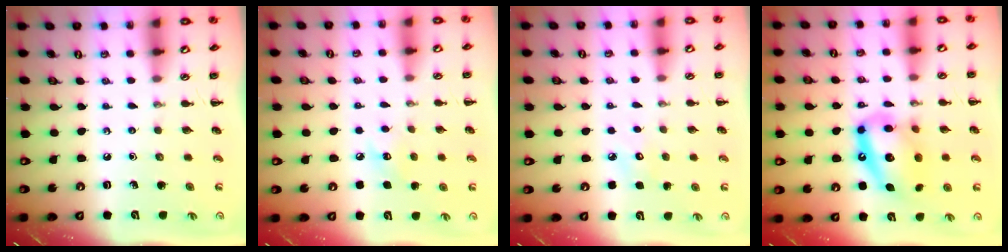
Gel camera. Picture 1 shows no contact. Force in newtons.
{"total": 5.7, "press": 5.7, "slide": 0.8}
{"total": 5.8, "press": 5.6, "slide": 1.3}
{"total": 15.8, "press": 15.3, "slide": 3.9}